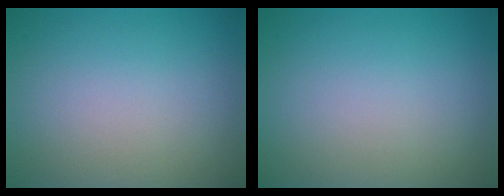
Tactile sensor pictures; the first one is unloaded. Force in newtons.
{"total": 0.0}